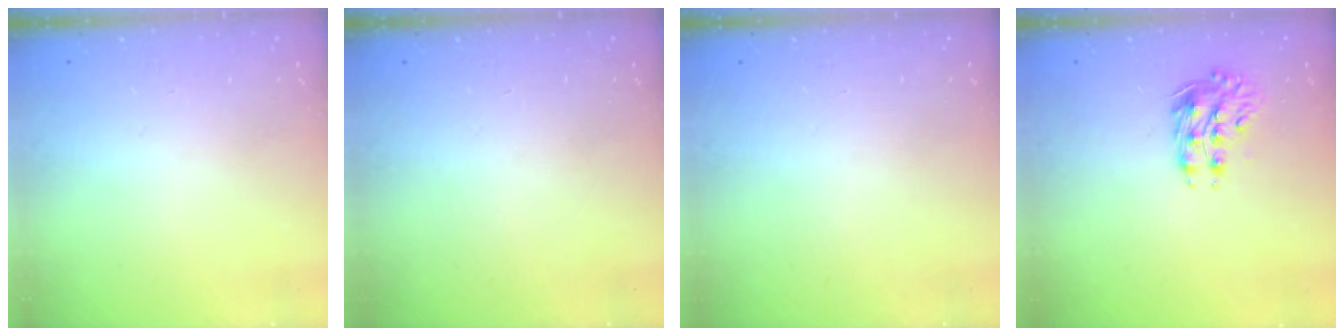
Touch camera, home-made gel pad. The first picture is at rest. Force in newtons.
{"total": 0.0}
{"total": 0.0}
{"total": 9.4, "press": 9.4, "slide": 0.9}